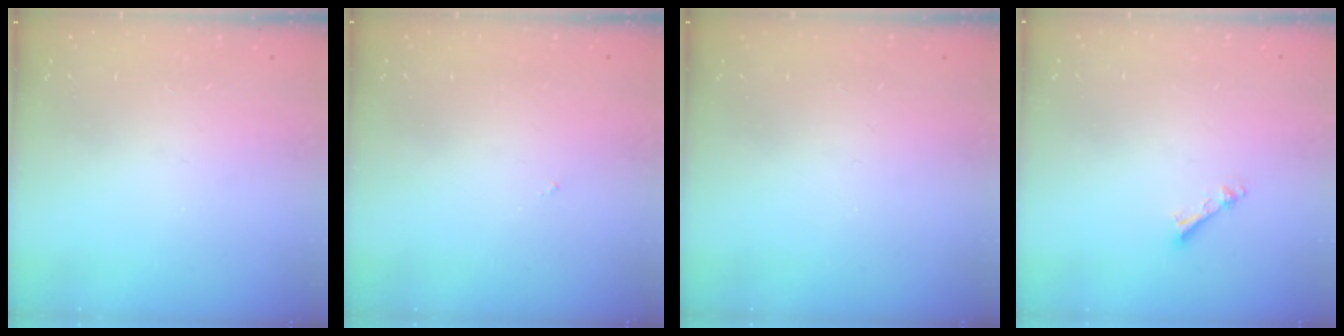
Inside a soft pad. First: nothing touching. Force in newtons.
{"total": 0.0}
{"total": 0.0}
{"total": 3.6, "press": 3.6, "slide": 0.3}